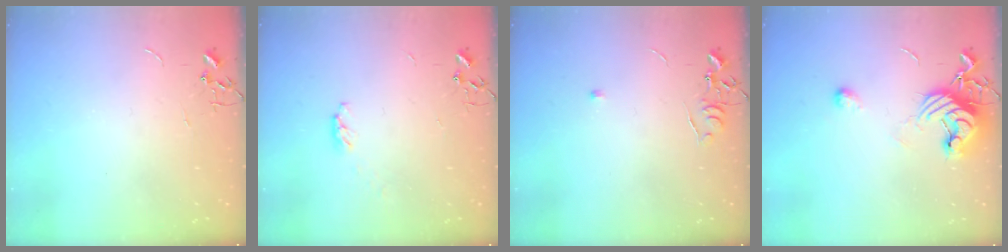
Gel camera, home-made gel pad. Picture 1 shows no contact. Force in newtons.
{"total": 3.5, "press": 3.4, "slide": 0.3}
{"total": 5.0, "press": 4.9, "slide": 0.6}
{"total": 11.3, "press": 11.3, "slide": 0.9}